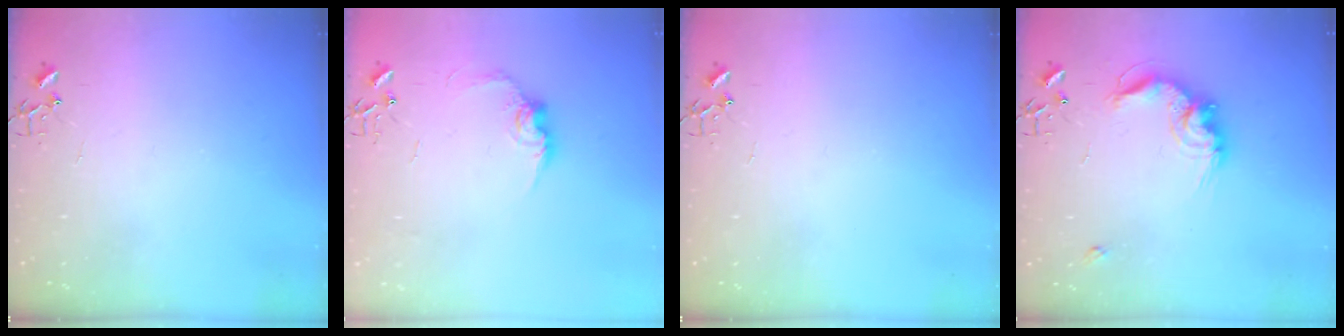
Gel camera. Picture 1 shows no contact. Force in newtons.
{"total": 10.1, "press": 10.0, "slide": 0.5}
{"total": 0.0}
{"total": 12.6, "press": 12.6, "slide": 0.4}